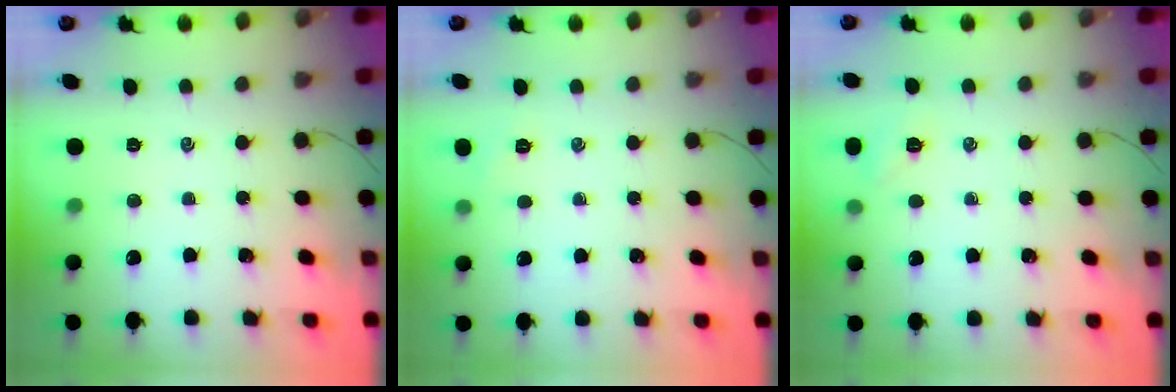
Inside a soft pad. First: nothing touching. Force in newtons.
{"total": 3.6, "press": 3.4, "slide": 1.0}
{"total": 6.0, "press": 5.9, "slide": 1.4}